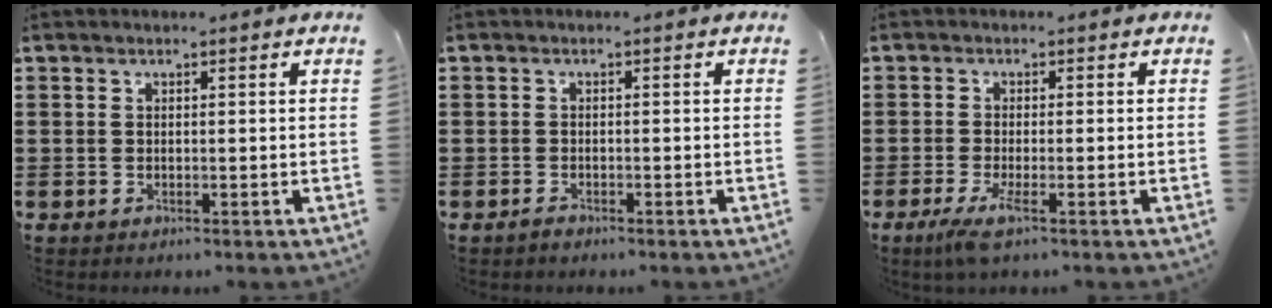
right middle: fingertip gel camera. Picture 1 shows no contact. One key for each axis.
{"total": 0.7, "fx": -0.6, "fy": 0.2, "fz": 0.2, "tx": -0.005, "ty": -0.001, "tz": -0.013}
{"total": 3.1, "fx": -1.4, "fy": 0.1, "fz": 2.8, "tx": -0.061, "ty": -0.015, "tz": -0.026}